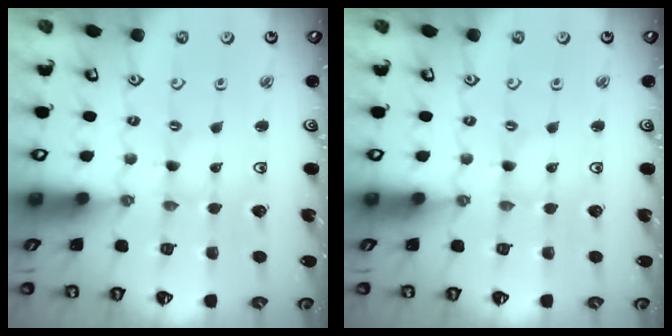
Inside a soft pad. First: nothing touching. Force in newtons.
{"total": 0.0}